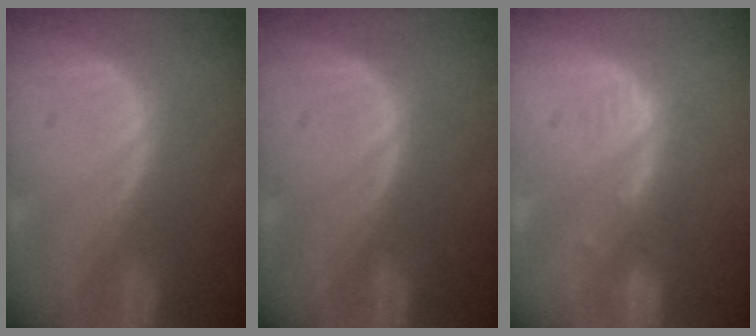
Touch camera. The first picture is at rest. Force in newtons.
{"total": 0.0}
{"total": 2.0, "press": 2.0, "slide": 0.3}